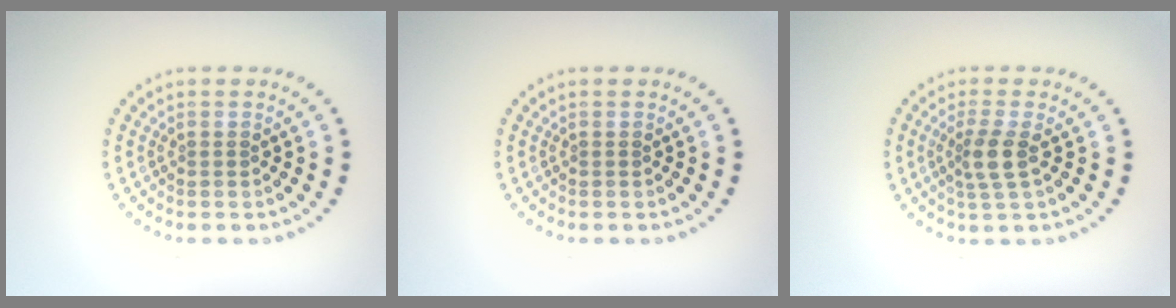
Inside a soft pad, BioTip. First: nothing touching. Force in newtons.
{"total": 0.0}
{"total": 2.5, "press": 2.1, "slide": 1.4}